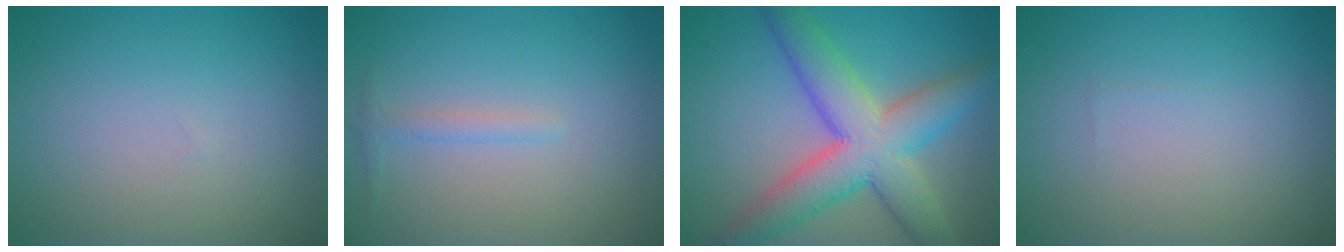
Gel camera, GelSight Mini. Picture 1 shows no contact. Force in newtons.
{"total": 1.1, "press": 1.1, "slide": 0.0}
{"total": 9.0, "press": 9.0, "slide": 0.3}
{"total": 0.0}